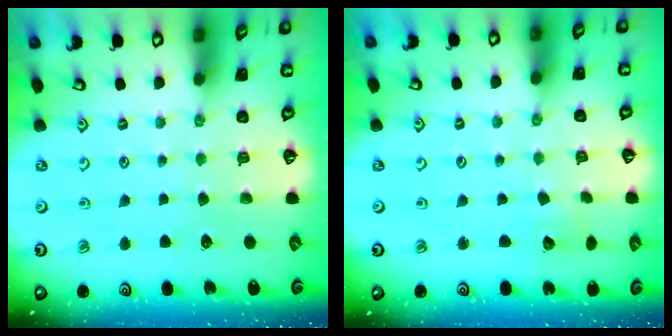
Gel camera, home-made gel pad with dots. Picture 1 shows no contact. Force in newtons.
{"total": 5.2, "press": 5.1, "slide": 0.4}